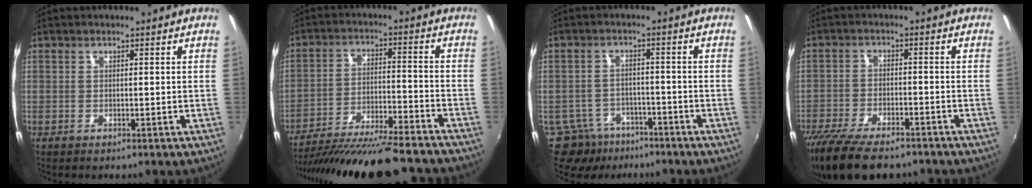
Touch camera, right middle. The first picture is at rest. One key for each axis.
{"total": 22.2, "fx": -19.8, "fy": 2.6, "fz": 9.8, "tx": -0.183, "ty": -0.046, "tz": -0.297}
{"total": 9.4, "fx": -6.8, "fy": 6.0, "fz": 2.2, "tx": -0.059, "ty": 0.004, "tz": -0.101}
{"total": 16.2, "fx": -12.8, "fy": 5.4, "fz": 8.4, "tx": -0.182, "ty": -0.038, "tz": -0.212}